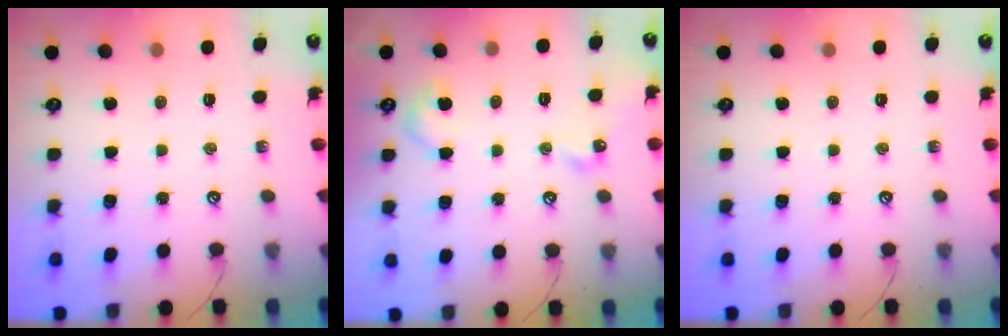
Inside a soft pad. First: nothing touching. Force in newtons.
{"total": 8.0, "press": 8.0, "slide": 0.1}
{"total": 0.0}